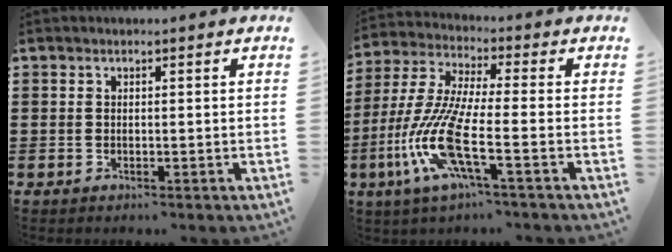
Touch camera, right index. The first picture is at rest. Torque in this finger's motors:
{"motor_torque": [2.14, 0.00, 1.05, 0.21]}